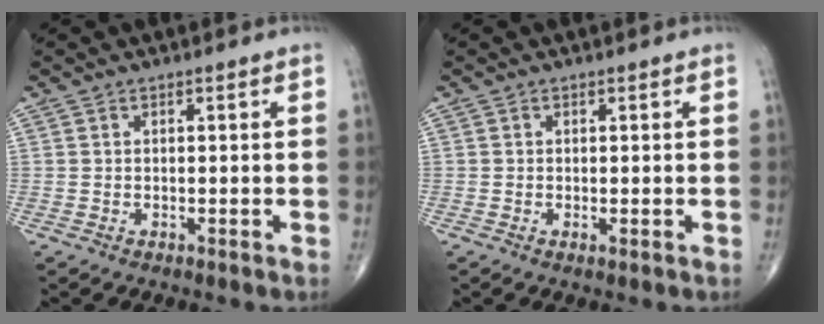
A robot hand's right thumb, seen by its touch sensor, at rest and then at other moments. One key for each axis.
{"total": 0.5, "fx": -0.1, "fy": 0.1, "fz": 0.5, "tx": -0.011, "ty": -0.004, "tz": -0.004}